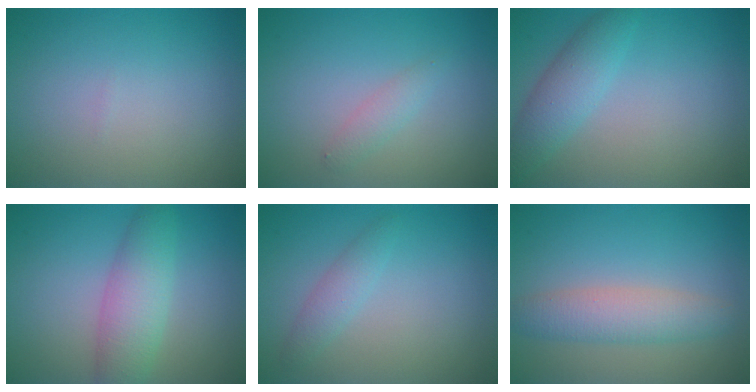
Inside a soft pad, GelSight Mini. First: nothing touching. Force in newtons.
{"total": 1.3, "press": 1.3, "slide": 0.0}
{"total": 3.3, "press": 3.3, "slide": 0.1}
{"total": 4.5, "press": 4.5, "slide": 0.0}
{"total": 1.7, "press": 1.7, "slide": 0.0}
{"total": 3.6, "press": 3.6, "slide": 0.1}